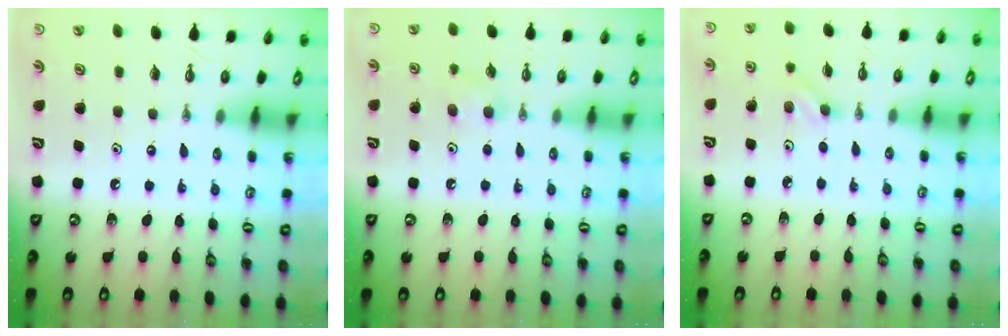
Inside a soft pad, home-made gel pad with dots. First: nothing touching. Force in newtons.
{"total": 6.7, "press": 6.0, "slide": 2.8}
{"total": 2.6, "press": 2.1, "slide": 1.5}